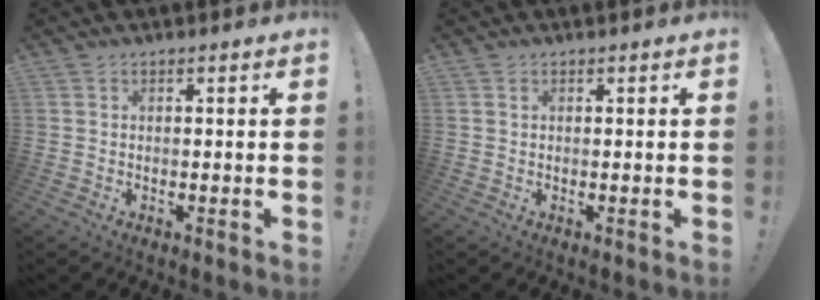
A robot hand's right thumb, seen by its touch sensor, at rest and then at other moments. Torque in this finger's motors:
{"motor_torque": [-0.03, 0.07, 0.15, -0.09, 0.03]}